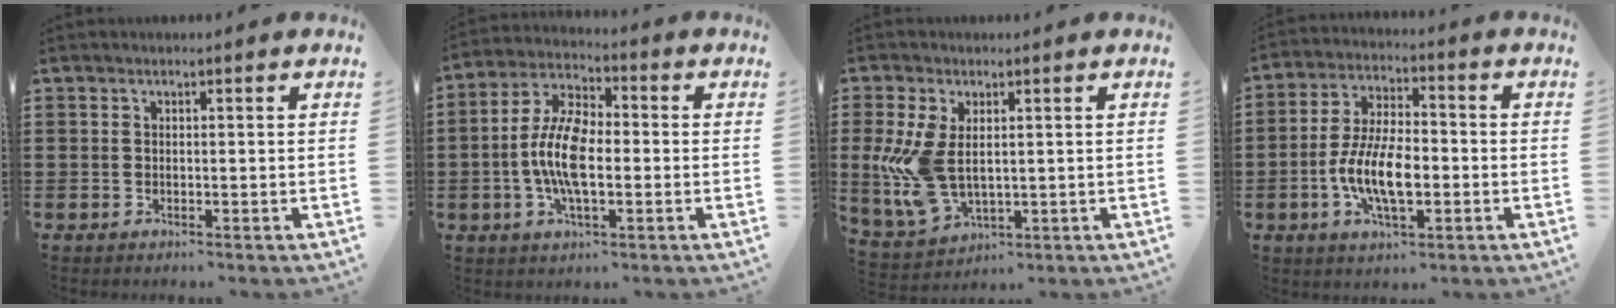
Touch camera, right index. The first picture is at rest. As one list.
[{"total": 9.3, "force": [-1.3, 4.3, 8.2], "torque": [-0.190, -0.004, -0.032]}, {"total": 8.2, "force": [0.7, 4.8, 6.6], "torque": [-0.164, -0.006, 0.012]}, {"total": 9.6, "force": [-2.4, 4.1, 8.4], "torque": [-0.189, -0.008, -0.050]}]